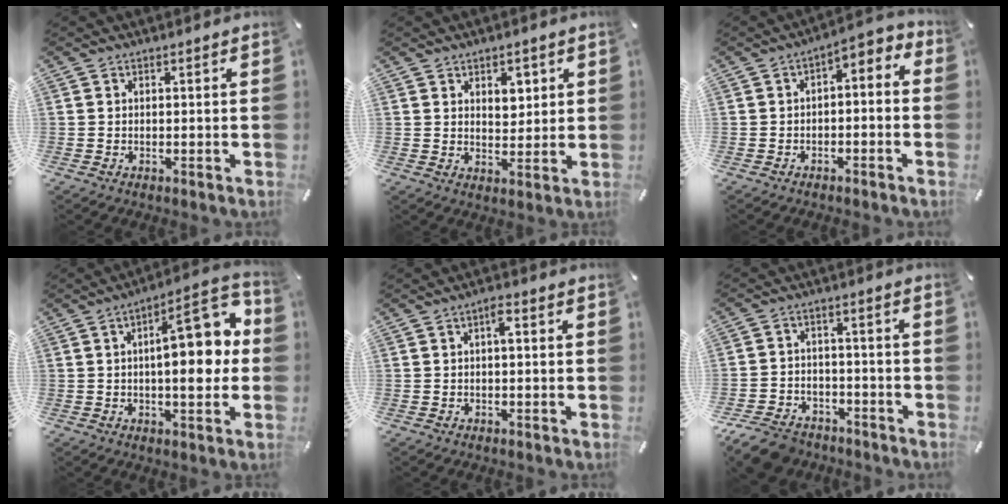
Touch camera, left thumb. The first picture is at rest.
{"total": 4.5, "force": [2.3, 3.4, 1.9], "torque": [-0.015, -0.008, 0.036]}
{"total": 3.5, "force": [-2.0, 1.9, 2.2], "torque": [-0.041, 0.008, -0.044]}
{"total": 15.4, "force": [1.5, 6.7, 13.9], "torque": [-0.172, -0.012, 0.019]}
{"total": 2.7, "force": [0.2, 1.0, 2.5], "torque": [-0.043, 0.008, -0.002]}
{"total": 8.9, "force": [-6.8, 4.7, 3.2], "torque": [-0.055, 0.039, -0.127]}